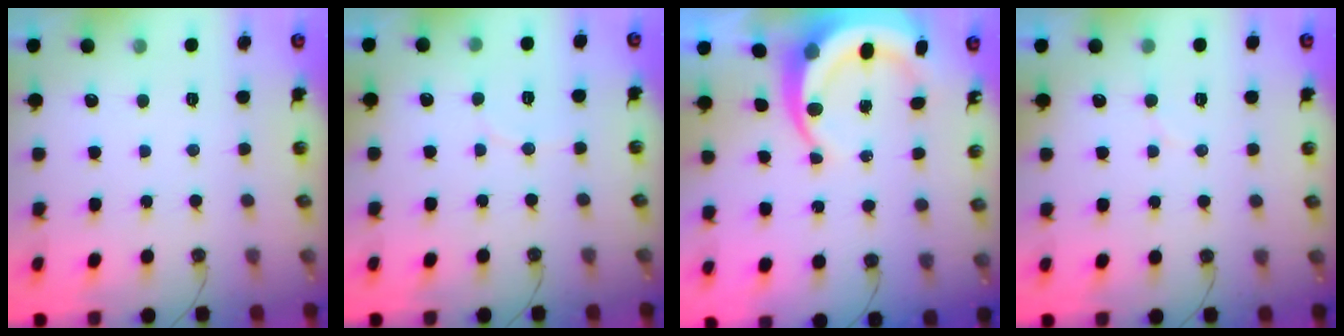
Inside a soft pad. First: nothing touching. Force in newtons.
{"total": 3.2, "press": 3.2, "slide": 0.4}
{"total": 9.2, "press": 9.1, "slide": 1.3}
{"total": 4.4, "press": 4.2, "slide": 1.2}